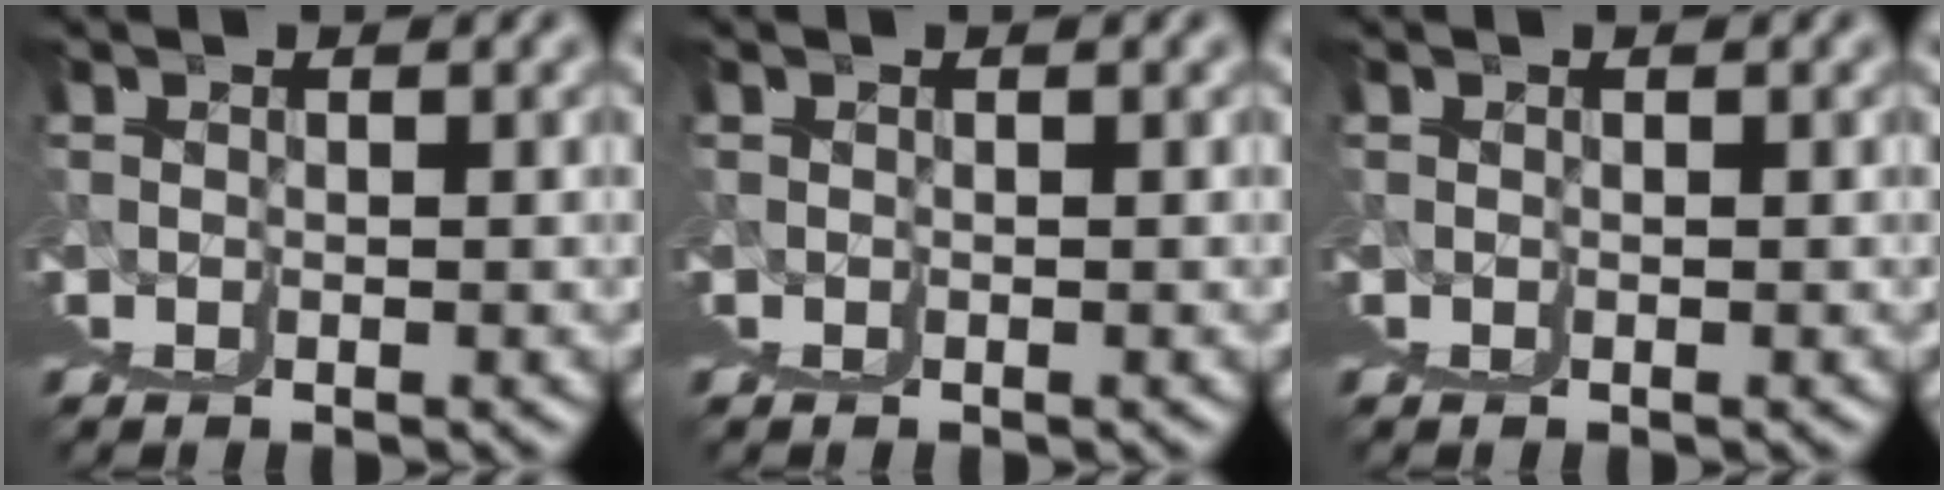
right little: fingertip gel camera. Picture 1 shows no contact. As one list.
[{"total": 0.0}, {"total": 0.0}]